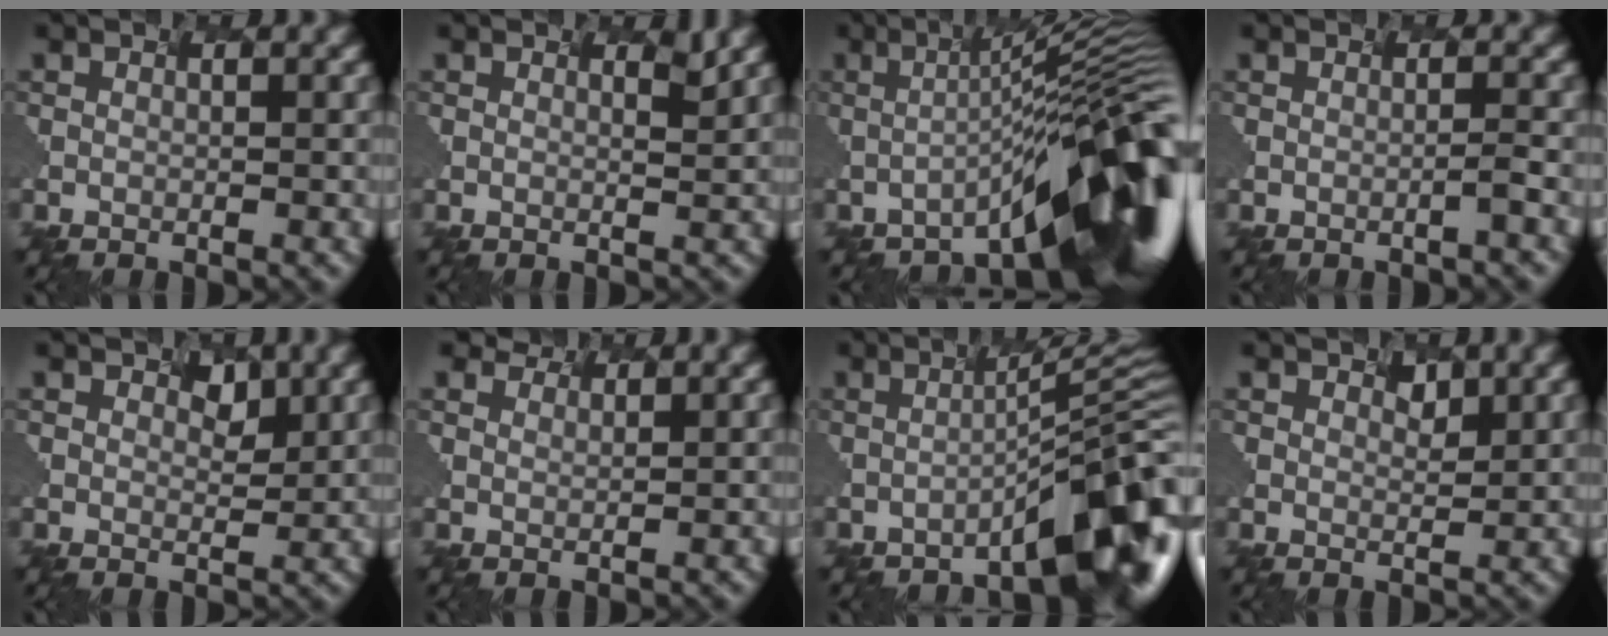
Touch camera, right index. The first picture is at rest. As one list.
[{"total": 1.4, "force": [1.2, 0.4, 0.3], "torque": [0.009, 0.003, 0.005]}, {"total": 12.5, "force": [-4.9, 2.4, 11.2], "torque": [-0.142, 0.013, -0.076]}, {"total": 0.8, "force": [-0.5, 0.0, 0.6], "torque": [-0.008, 0.005, -0.007]}, {"total": 1.1, "force": [0.9, 0.6, 0.1], "torque": [0.000, -0.003, 0.021]}, {"total": 3.4, "force": [3.2, 1.0, 0.3], "torque": [-0.017, -0.001, 0.054]}, {"total": 8.7, "force": [-3.9, 1.8, 7.6], "torque": [-0.082, 0.015, -0.057]}, {"total": 0.9, "force": [0.8, 0.3, -0.3], "torque": [0.004, -0.003, 0.021]}]